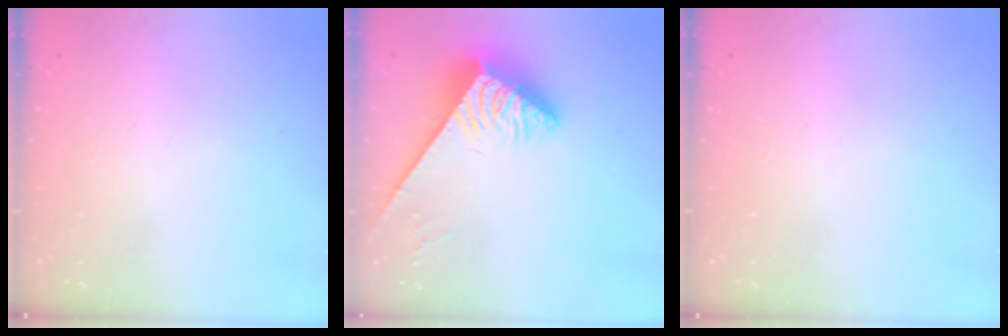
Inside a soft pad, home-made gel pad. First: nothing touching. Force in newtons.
{"total": 3.9, "press": 3.8, "slide": 0.8}
{"total": 0.0}